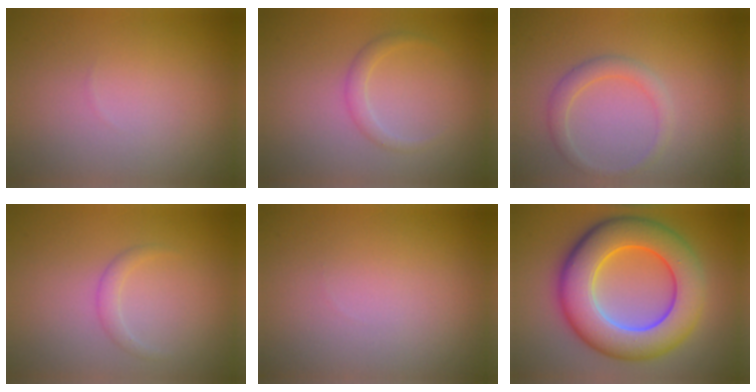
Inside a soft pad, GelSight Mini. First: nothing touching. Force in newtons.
{"total": 1.3, "press": 1.3, "slide": 0.0}
{"total": 1.9, "press": 1.9, "slide": 0.1}
{"total": 1.2, "press": 1.1, "slide": 0.1}
{"total": 0.0}
{"total": 10.9, "press": 10.9, "slide": 0.1}